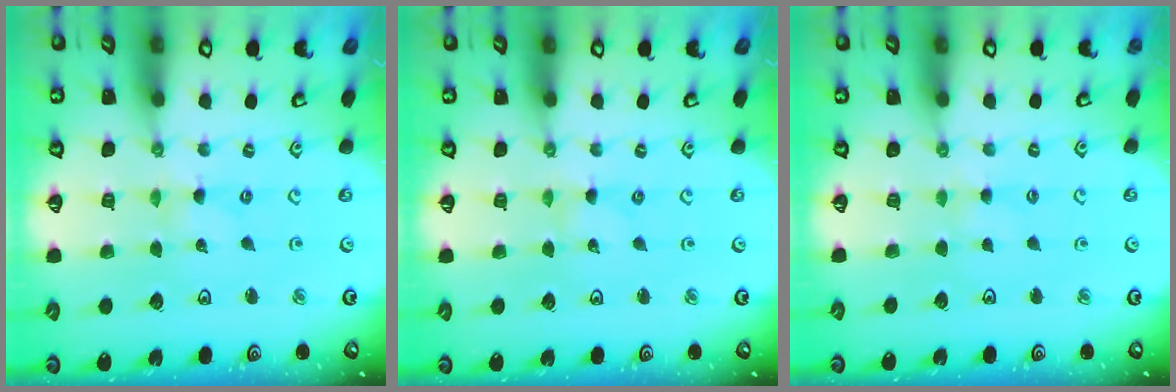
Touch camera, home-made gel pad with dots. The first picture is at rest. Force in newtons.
{"total": 0.0}
{"total": 0.6, "press": 0.6, "slide": 0.2}